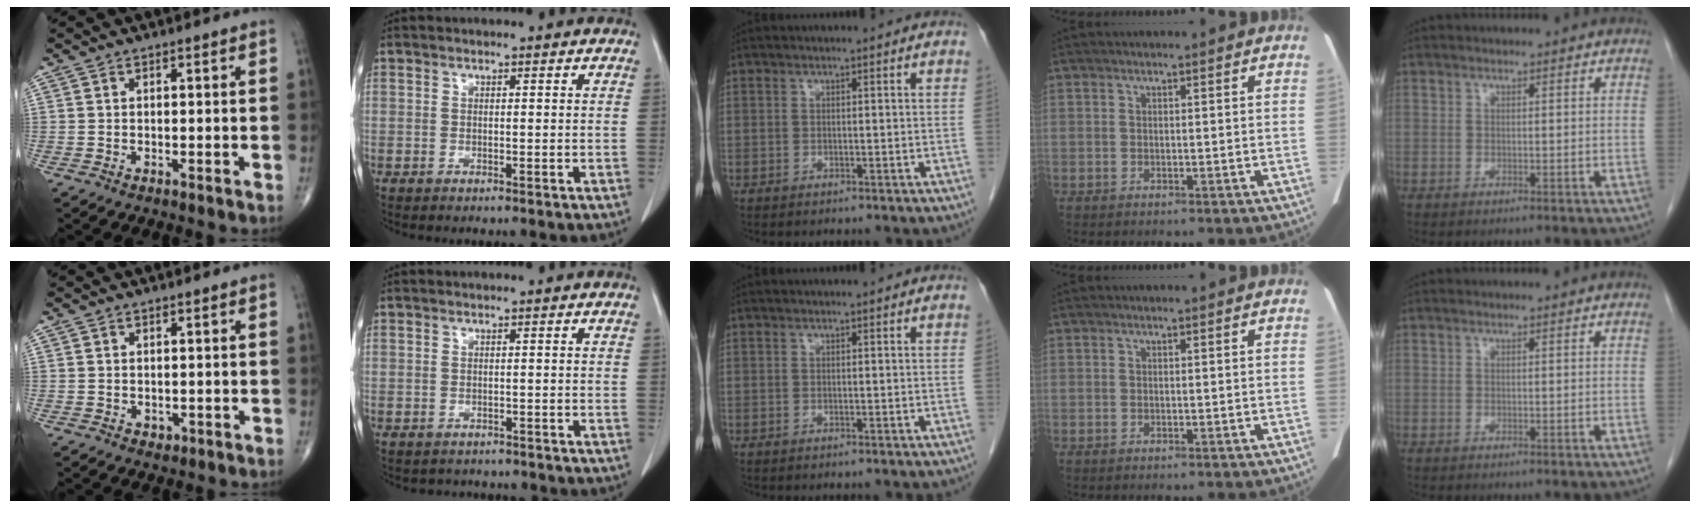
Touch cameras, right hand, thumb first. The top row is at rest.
{"thumb": {"total": 1.1, "force": [-0.1, 1.0, 0.5], "torque": [-0.006, -0.001, 0.003]}, "index": {"total": 2.1, "force": [-1.7, 1.2, -0.3], "torque": [-0.005, 0.003, -0.026]}}